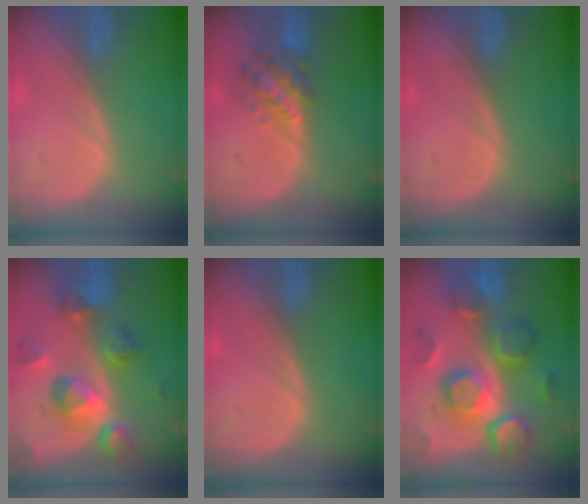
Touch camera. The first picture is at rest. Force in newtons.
{"total": 5.8, "press": 5.6, "slide": 1.4}
{"total": 0.0}
{"total": 10.5, "press": 9.4, "slide": 4.7}
{"total": 0.0}
{"total": 12.5, "press": 12.4, "slide": 1.1}